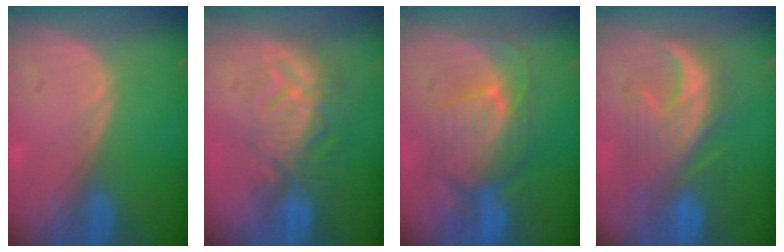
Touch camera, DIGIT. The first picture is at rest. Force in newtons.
{"total": 9.3, "press": 8.1, "slide": 4.5}
{"total": 9.1, "press": 8.7, "slide": 2.6}
{"total": 9.1, "press": 9.1, "slide": 0.5}